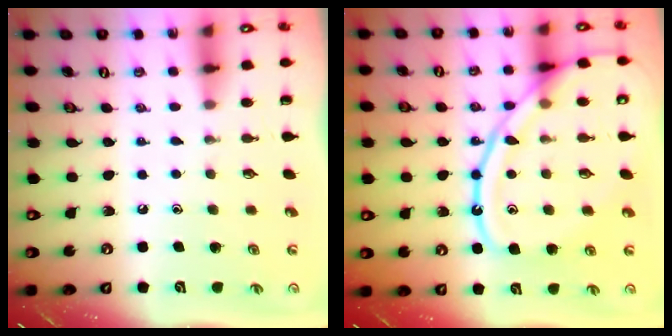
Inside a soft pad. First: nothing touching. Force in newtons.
{"total": 18.0, "press": 17.9, "slide": 1.7}